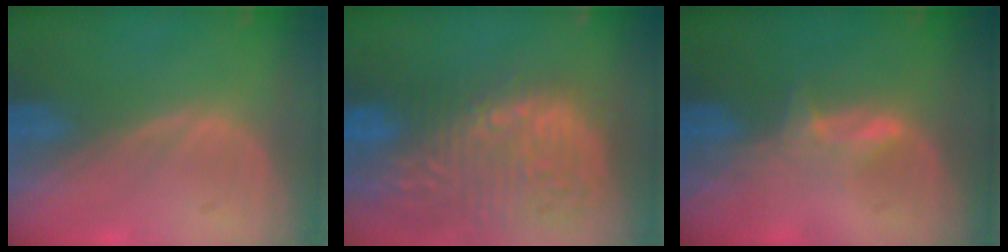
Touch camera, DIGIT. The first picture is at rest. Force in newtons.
{"total": 15.4, "press": 12.6, "slide": 8.8}
{"total": 2.8, "press": 2.8, "slide": 0.4}